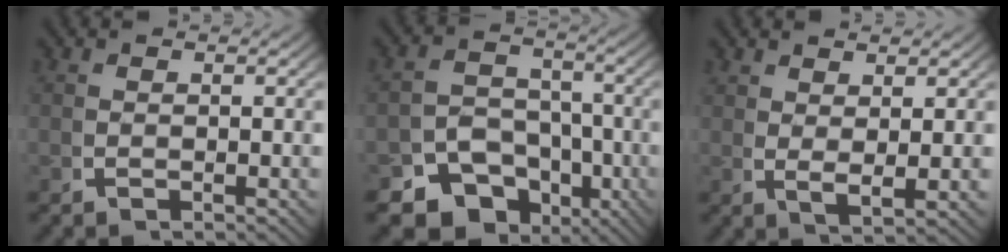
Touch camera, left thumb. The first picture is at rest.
{"total": 11.1, "force": [-6.3, 8.2, 4.3], "torque": [-0.064, -0.048, -0.100]}
{"total": 2.3, "force": [1.3, 0.5, 1.9], "torque": [-0.037, -0.011, 0.035]}